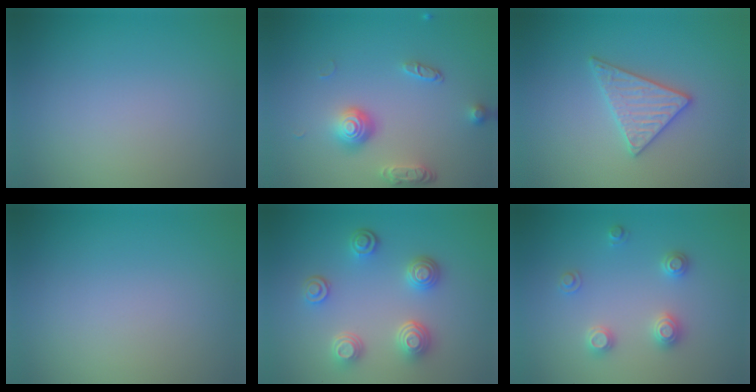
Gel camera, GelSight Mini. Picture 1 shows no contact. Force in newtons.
{"total": 3.7, "press": 2.8, "slide": 2.5}
{"total": 2.9, "press": 2.9, "slide": 0.3}
{"total": 0.0}
{"total": 3.8, "press": 3.3, "slide": 2.0}
{"total": 2.5, "press": 2.5, "slide": 0.3}